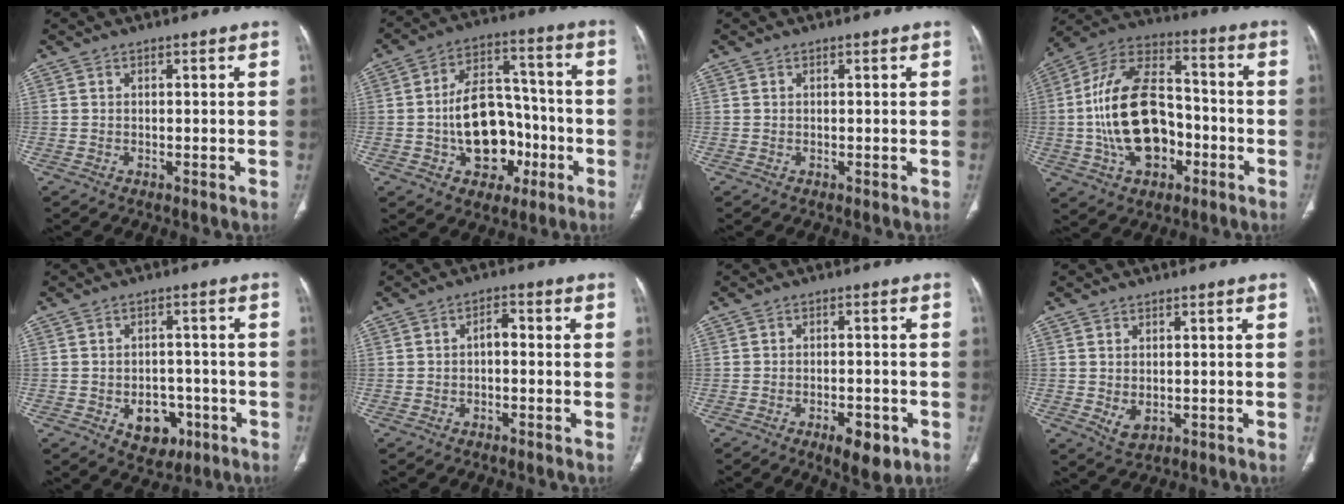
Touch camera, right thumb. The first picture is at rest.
{"total": 15.9, "force": [-4.0, 10.9, 10.8], "torque": [-0.135, 0.050, -0.057]}
{"total": 0.0}
{"total": 20.5, "force": [-3.6, 12.8, 15.7], "torque": [-0.269, 0.040, -0.059]}
{"total": 7.5, "force": [-2.9, 5.5, 4.2], "torque": [-0.026, 0.022, -0.031]}
{"total": 2.6, "force": [-0.4, 1.5, 2.1], "torque": [-0.027, 0.015, -0.013]}
{"total": 6.8, "force": [-3.3, 2.9, 5.1], "torque": [-0.064, 0.010, -0.042]}
{"total": 3.2, "force": [-0.3, 2.1, 2.3], "torque": [-0.037, -0.005, 0.007]}